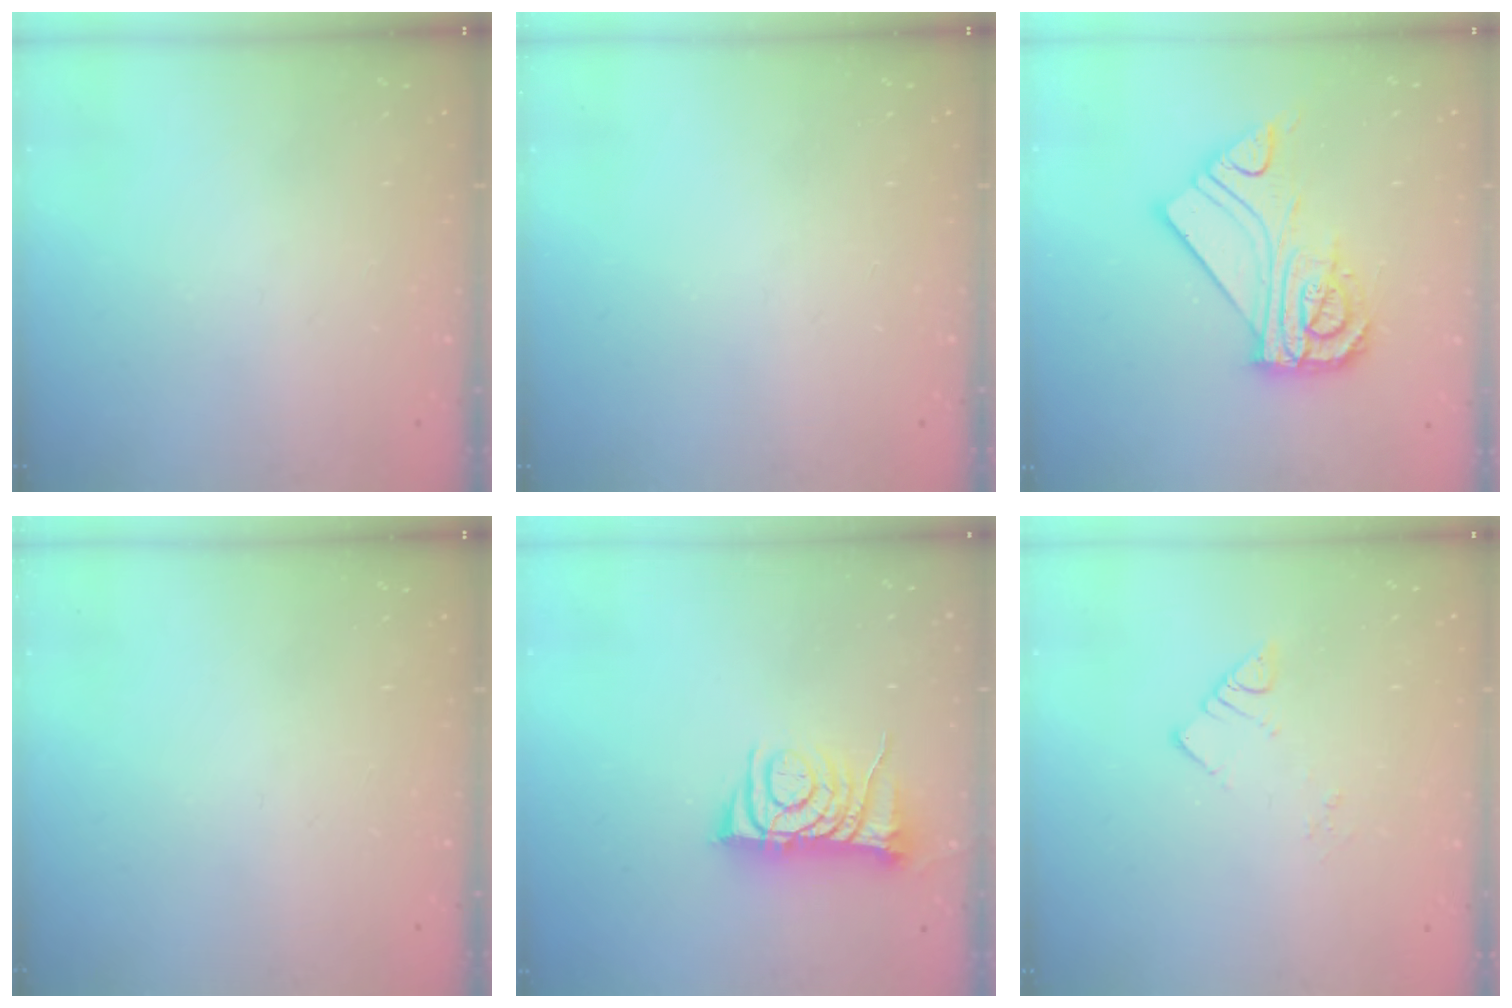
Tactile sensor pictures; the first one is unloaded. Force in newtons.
{"total": 0.0}
{"total": 13.6, "press": 13.6, "slide": 0.7}
{"total": 0.0}
{"total": 8.3, "press": 8.3, "slide": 0.4}
{"total": 2.6, "press": 2.6, "slide": 0.1}